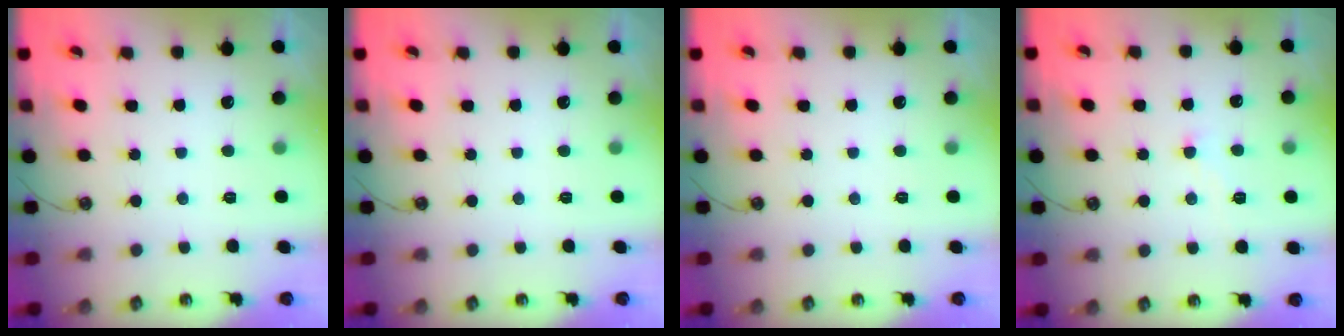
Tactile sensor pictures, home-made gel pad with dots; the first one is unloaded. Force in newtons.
{"total": 0.0}
{"total": 0.0}
{"total": 0.0}